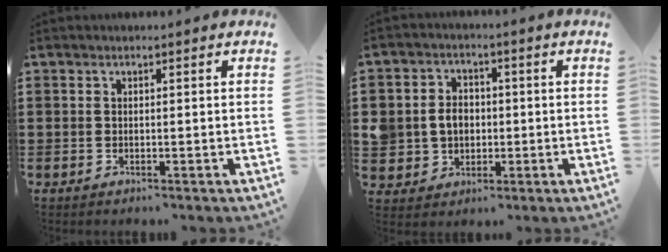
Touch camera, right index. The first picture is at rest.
{"total": 5.7, "force": [-0.2, 5.2, 2.2], "torque": [-0.068, 0.016, -0.005]}